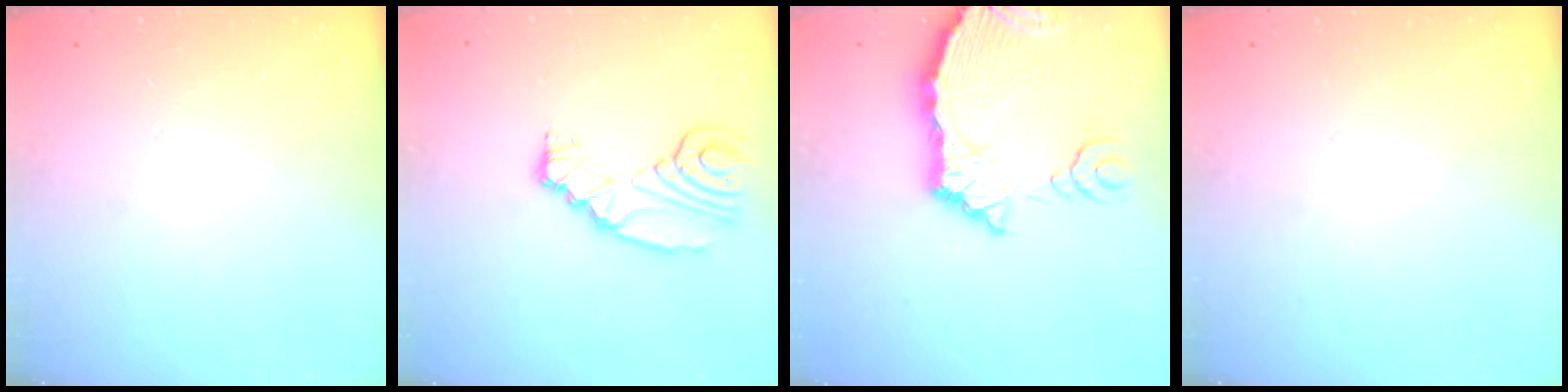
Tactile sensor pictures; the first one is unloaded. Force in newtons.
{"total": 9.3, "press": 9.3, "slide": 0.8}
{"total": 10.7, "press": 10.6, "slide": 1.3}
{"total": 0.0}